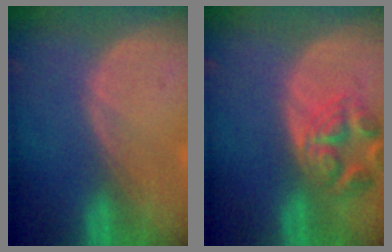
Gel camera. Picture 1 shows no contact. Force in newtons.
{"total": 6.5, "press": 6.3, "slide": 1.6}